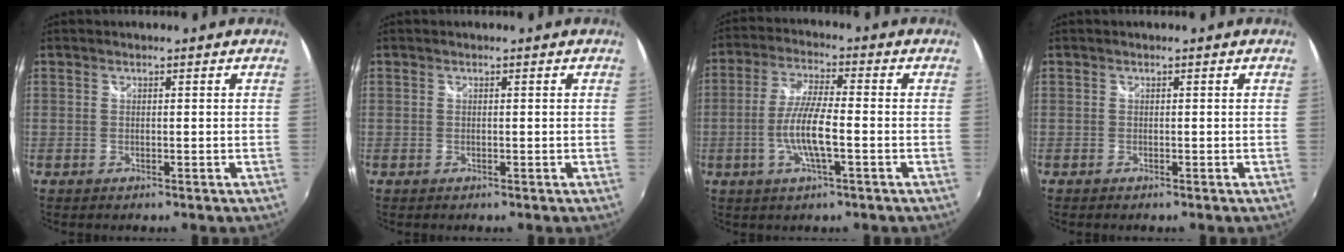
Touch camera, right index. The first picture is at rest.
{"total": 0.0}
{"total": 8.5, "force": [-2.4, 1.2, 8.0], "torque": [-0.162, -0.002, -0.047]}
{"total": 0.0}